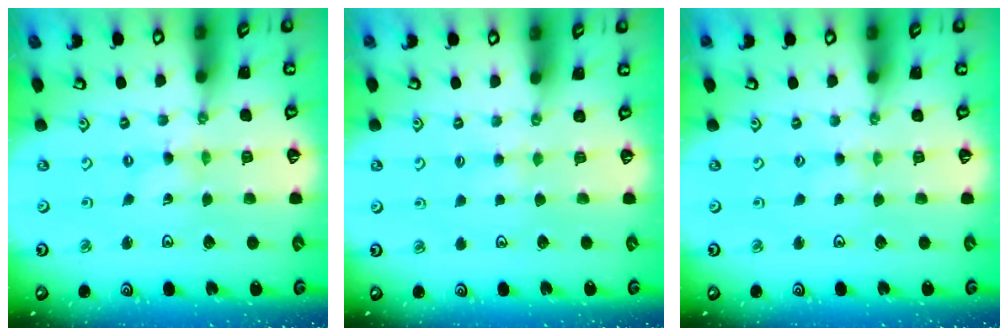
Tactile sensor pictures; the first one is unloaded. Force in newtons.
{"total": 3.6, "press": 3.6, "slide": 0.6}
{"total": 1.5, "press": 1.5, "slide": 0.3}